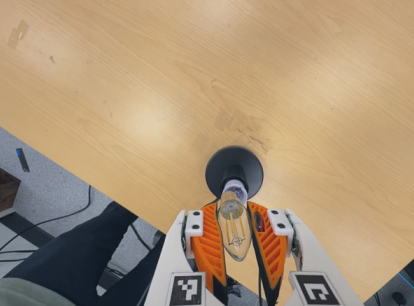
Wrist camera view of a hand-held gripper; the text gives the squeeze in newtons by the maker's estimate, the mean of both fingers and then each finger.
{"total": 20.2, "left": 22.3, "right": 18.1}